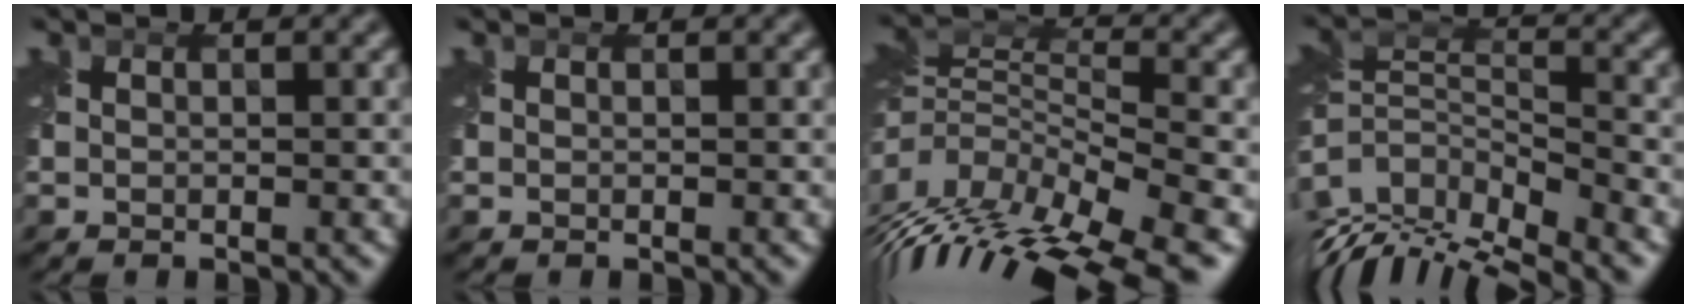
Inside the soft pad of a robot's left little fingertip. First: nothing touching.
{"total": 0.0}
{"total": 11.0, "force": [-5.8, 3.9, 8.4], "torque": [-0.166, 0.008, -0.099]}
{"total": 10.0, "force": [-6.9, 4.3, 5.8], "torque": [-0.126, -0.004, -0.114]}